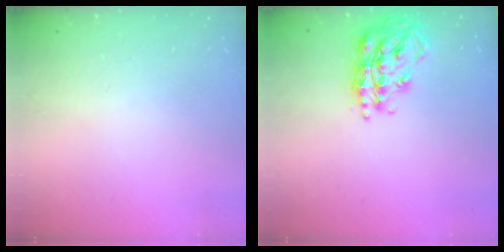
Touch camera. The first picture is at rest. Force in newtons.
{"total": 19.5, "press": 19.5, "slide": 1.8}